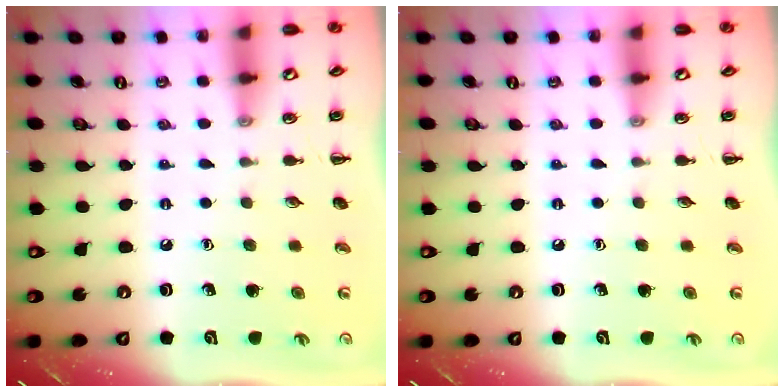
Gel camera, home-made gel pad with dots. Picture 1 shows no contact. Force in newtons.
{"total": 0.0}